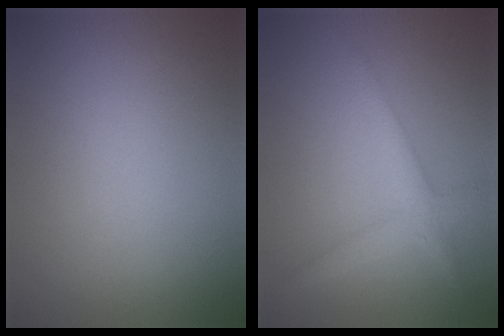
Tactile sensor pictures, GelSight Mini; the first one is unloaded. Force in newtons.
{"total": 2.6, "press": 2.6, "slide": 0.1}